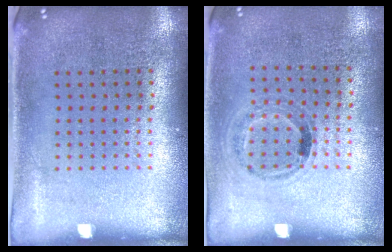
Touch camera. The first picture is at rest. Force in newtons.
{"total": 1.1, "press": 0.8, "slide": 0.7}